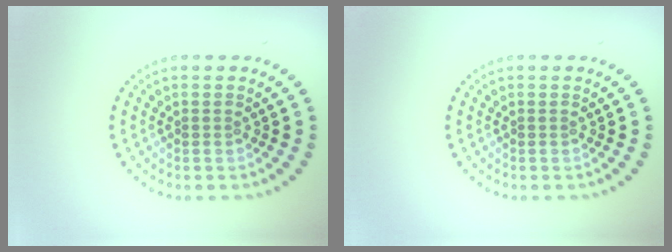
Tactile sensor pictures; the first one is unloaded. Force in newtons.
{"total": 0.0}